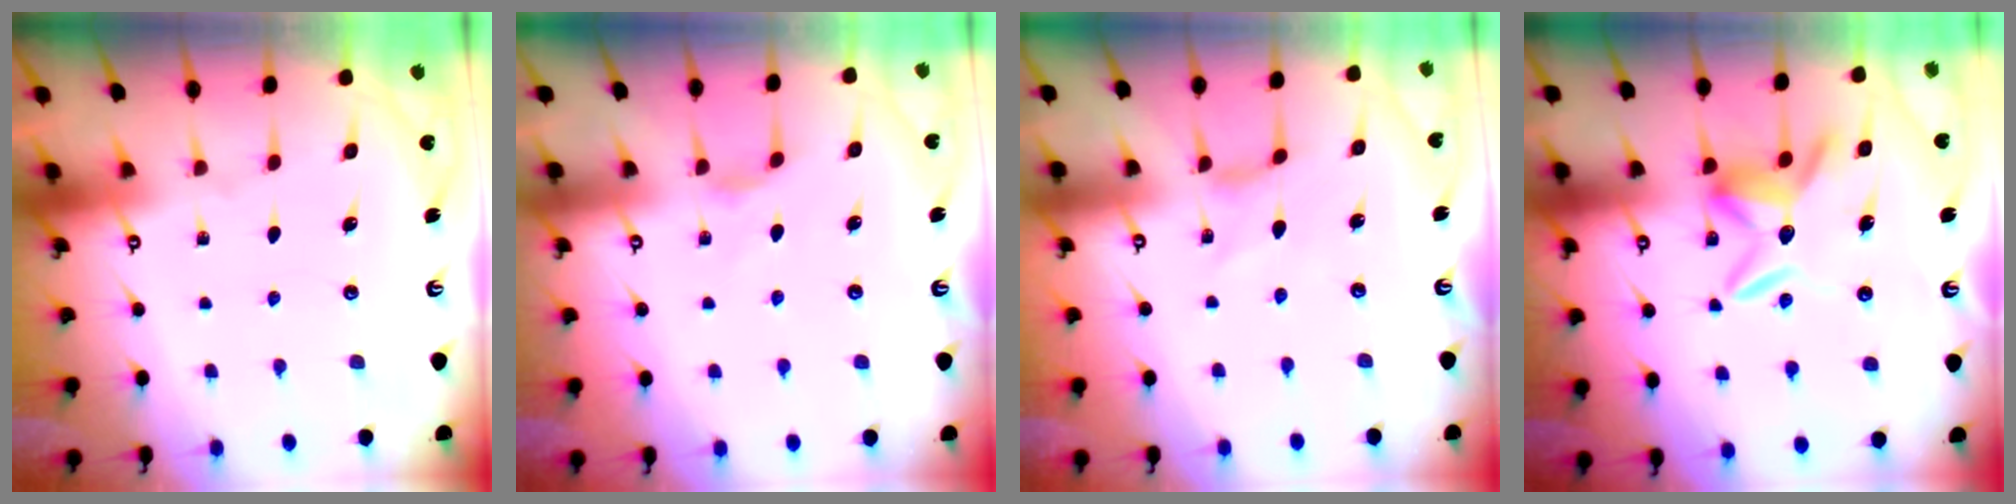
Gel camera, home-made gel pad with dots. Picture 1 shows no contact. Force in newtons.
{"total": 1.6, "press": 1.5, "slide": 0.4}
{"total": 0.0}
{"total": 10.8, "press": 10.8, "slide": 0.9}